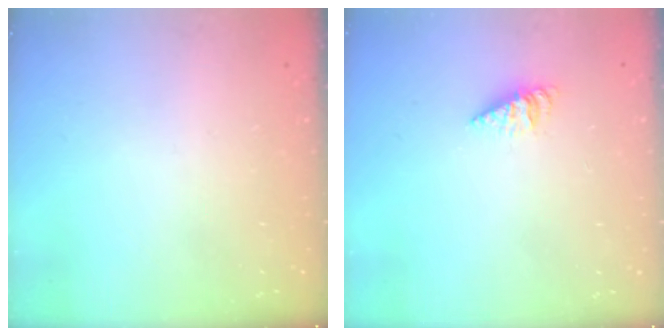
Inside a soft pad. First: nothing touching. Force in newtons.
{"total": 2.6, "press": 2.6, "slide": 0.4}